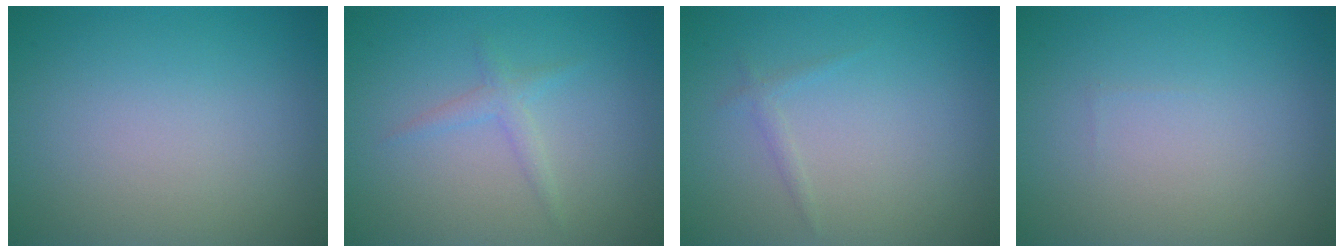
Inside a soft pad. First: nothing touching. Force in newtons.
{"total": 1.4, "press": 1.4, "slide": 0.0}
{"total": 0.8, "press": 0.8, "slide": 0.1}
{"total": 0.0}